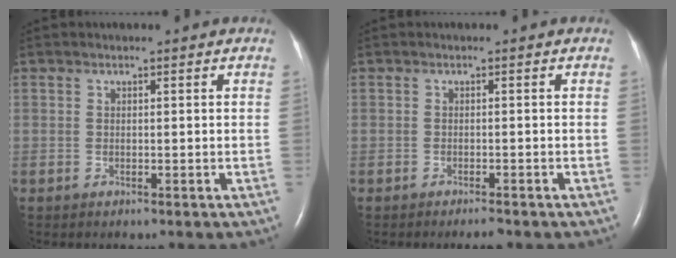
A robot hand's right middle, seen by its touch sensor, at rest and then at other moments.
{"total": 1.5, "force": [-1.3, 0.1, 0.8], "torque": [-0.018, -0.003, -0.017]}